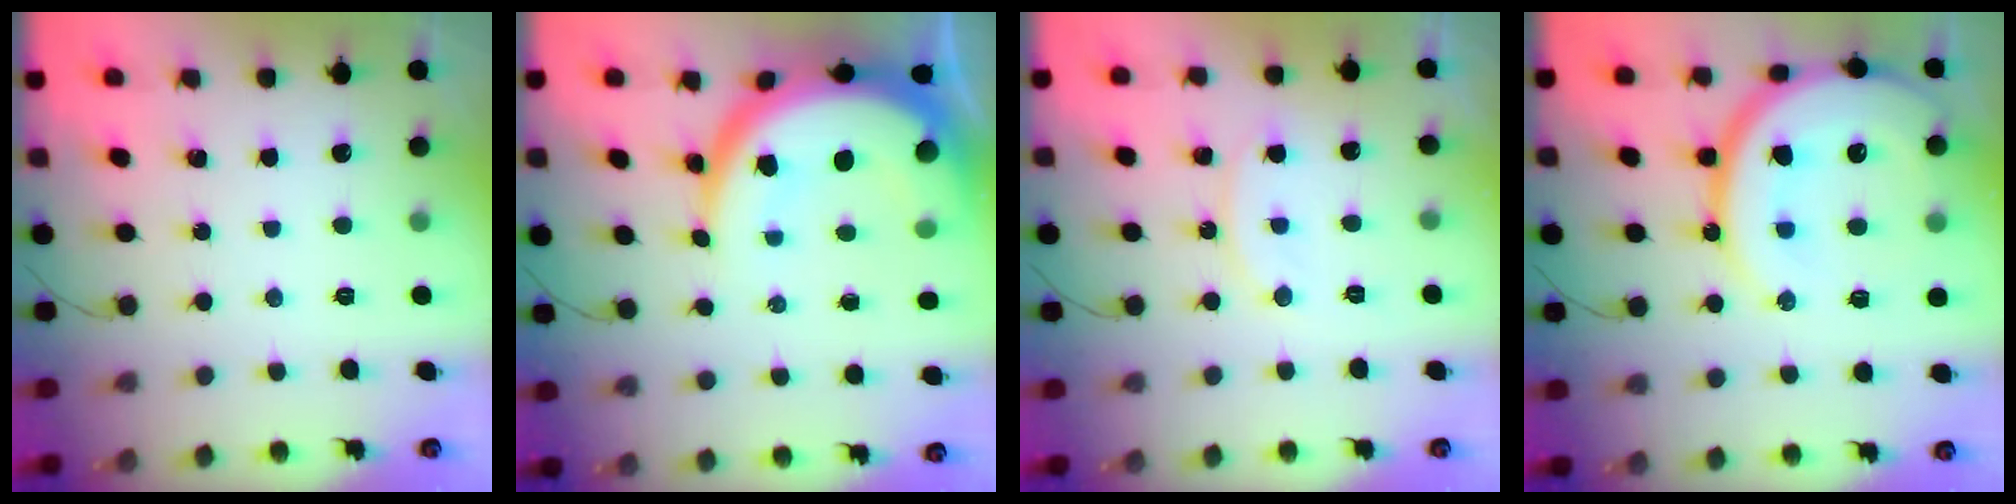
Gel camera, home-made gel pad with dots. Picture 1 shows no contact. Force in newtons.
{"total": 18.6, "press": 18.5, "slide": 1.5}
{"total": 9.1, "press": 9.1, "slide": 0.1}
{"total": 22.3, "press": 22.2, "slide": 2.4}